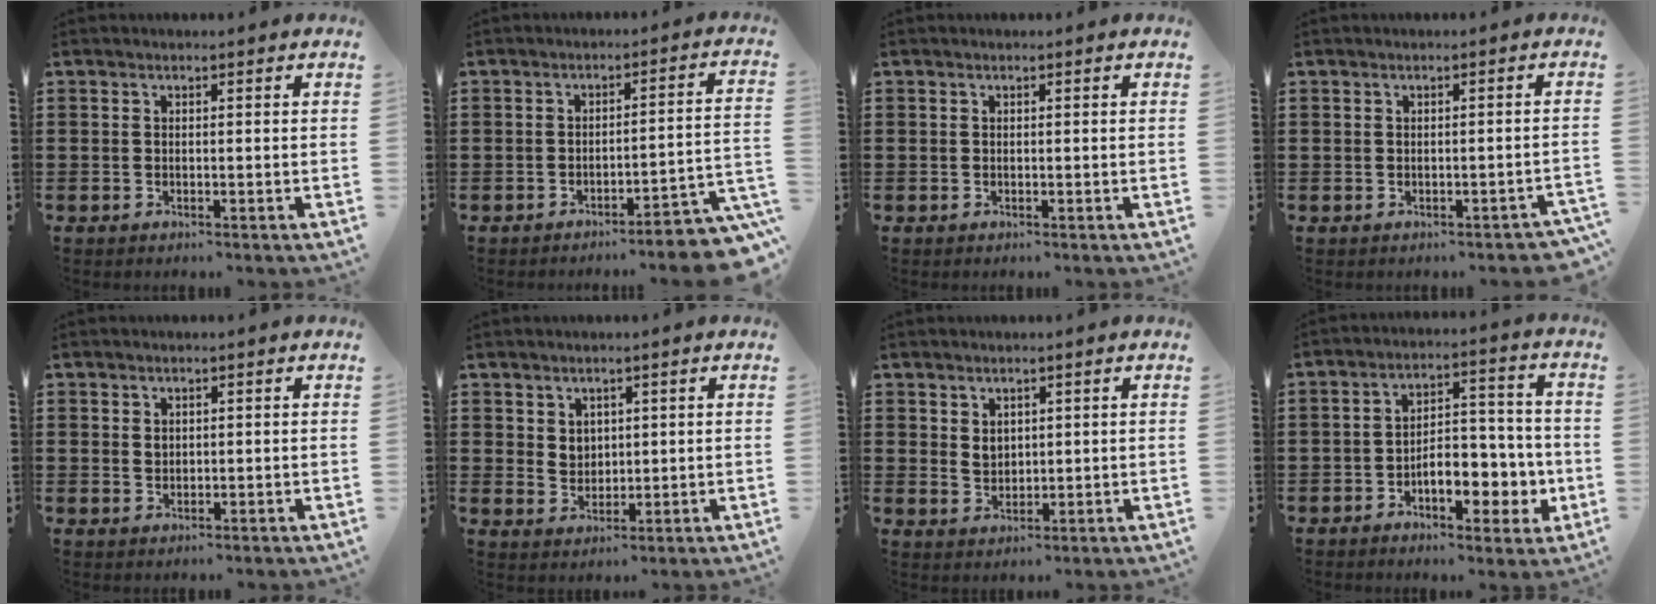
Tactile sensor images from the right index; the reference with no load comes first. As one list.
[{"total": 4.3, "force": [-4.0, 0.1, 1.7], "torque": [-0.030, -0.011, -0.081]}, {"total": 0.0}, {"total": 1.1, "force": [-0.9, 0.6, 0.1], "torque": [-0.006, 0.001, -0.019]}, {"total": 1.0, "force": [0.3, 0.7, 0.6], "torque": [-0.015, 0.001, 0.007]}, {"total": 2.6, "force": [1.5, 2.0, 0.6], "torque": [-0.021, 0.005, 0.030]}, {"total": 2.2, "force": [1.2, 1.6, 1.0], "torque": [-0.026, 0.003, 0.023]}, {"total": 7.9, "force": [-3.2, 4.3, 5.8], "torque": [-0.074, 0.006, -0.059]}]